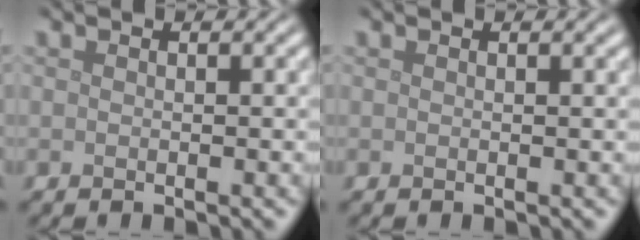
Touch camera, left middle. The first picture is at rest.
{"total": 0.6, "force": [0.4, 0.1, 0.4], "torque": [-0.002, 0.005, 0.006]}